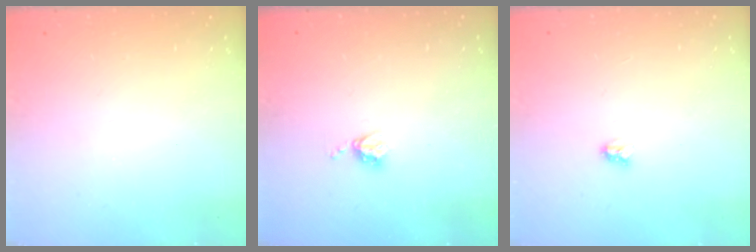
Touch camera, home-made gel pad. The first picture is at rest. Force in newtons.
{"total": 3.8, "press": 3.7, "slide": 0.5}
{"total": 2.9, "press": 2.9, "slide": 0.3}